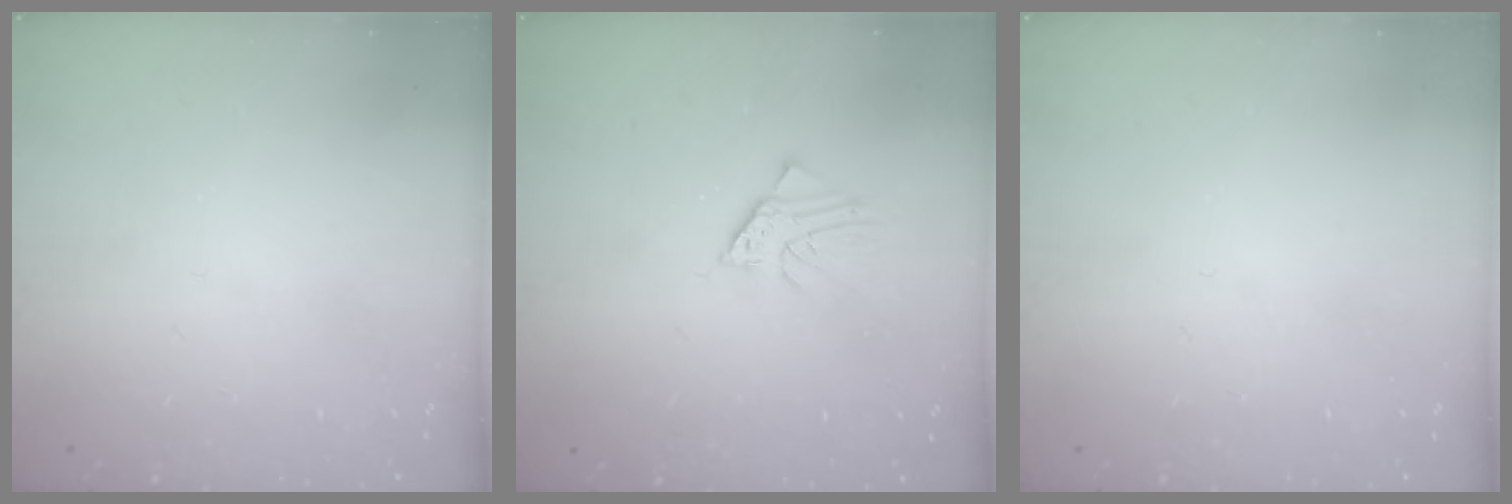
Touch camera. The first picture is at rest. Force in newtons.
{"total": 2.6, "press": 2.6, "slide": 0.2}
{"total": 0.0}